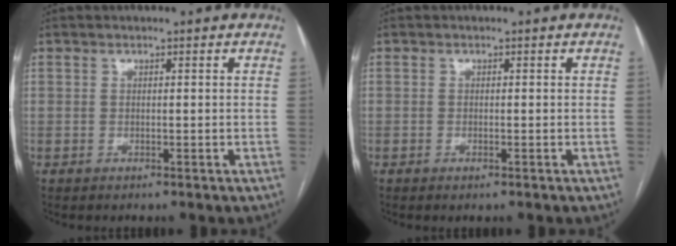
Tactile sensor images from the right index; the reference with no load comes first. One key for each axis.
{"total": 0.5, "fx": -0.3, "fy": 0.1, "fz": 0.4, "tx": -0.010, "ty": -0.003, "tz": -0.002}